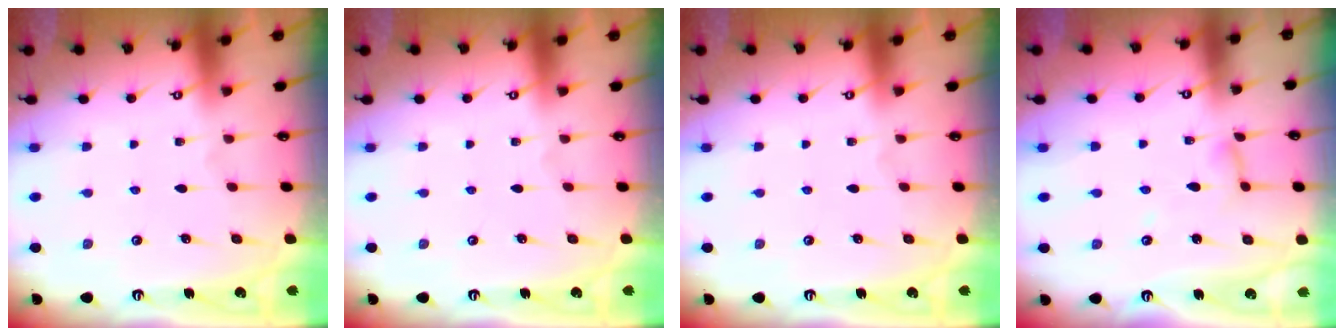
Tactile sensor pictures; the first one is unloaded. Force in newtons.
{"total": 0.0}
{"total": 0.0}
{"total": 4.6, "press": 4.6, "slide": 0.2}